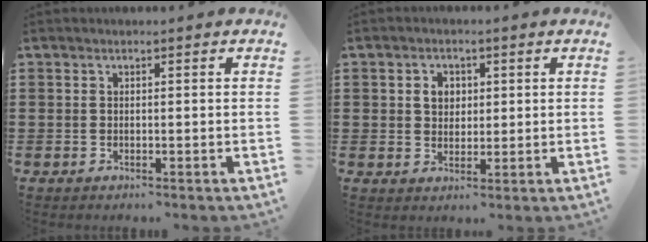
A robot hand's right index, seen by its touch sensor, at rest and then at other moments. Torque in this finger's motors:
{"motor_torque": [0.67, -0.02, 0.10, 0.02]}